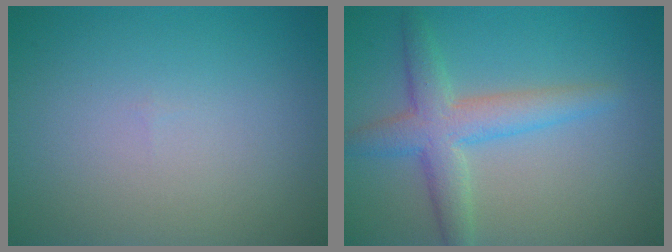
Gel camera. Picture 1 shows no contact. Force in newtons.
{"total": 4.4, "press": 4.4, "slide": 0.0}